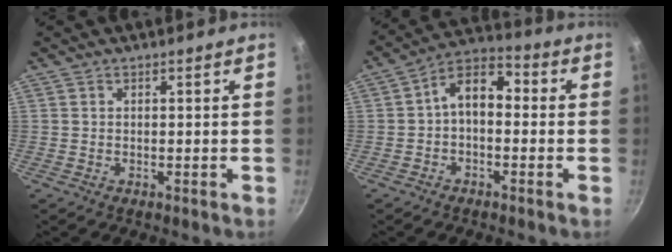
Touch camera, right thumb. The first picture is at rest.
{"total": 8.5, "force": [-0.3, 5.4, 6.6], "torque": [-0.087, 0.037, -0.024]}